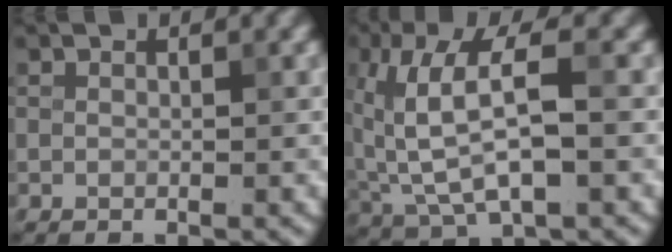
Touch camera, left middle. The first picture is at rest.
{"total": 6.8, "force": [0.9, 2.7, 6.2], "torque": [-0.128, 0.004, 0.018]}